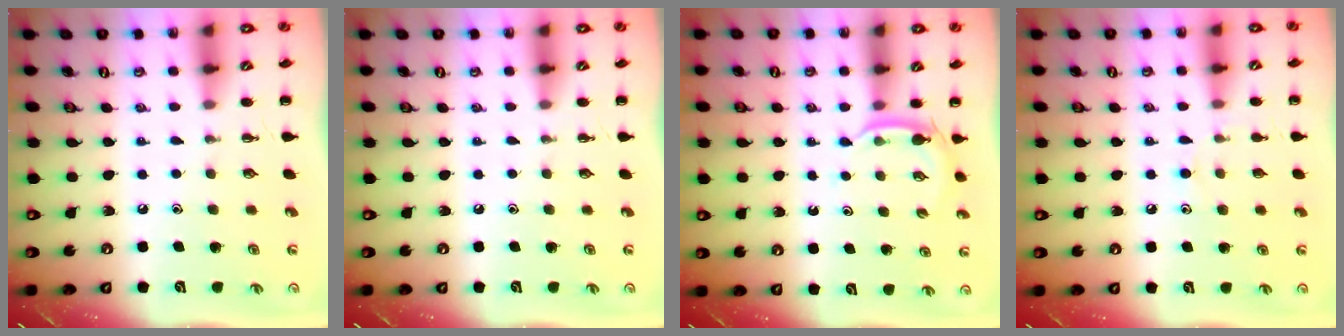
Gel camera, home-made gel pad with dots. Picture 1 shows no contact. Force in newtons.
{"total": 0.0}
{"total": 3.2, "press": 3.0, "slide": 1.1}
{"total": 7.1, "press": 6.8, "slide": 1.9}